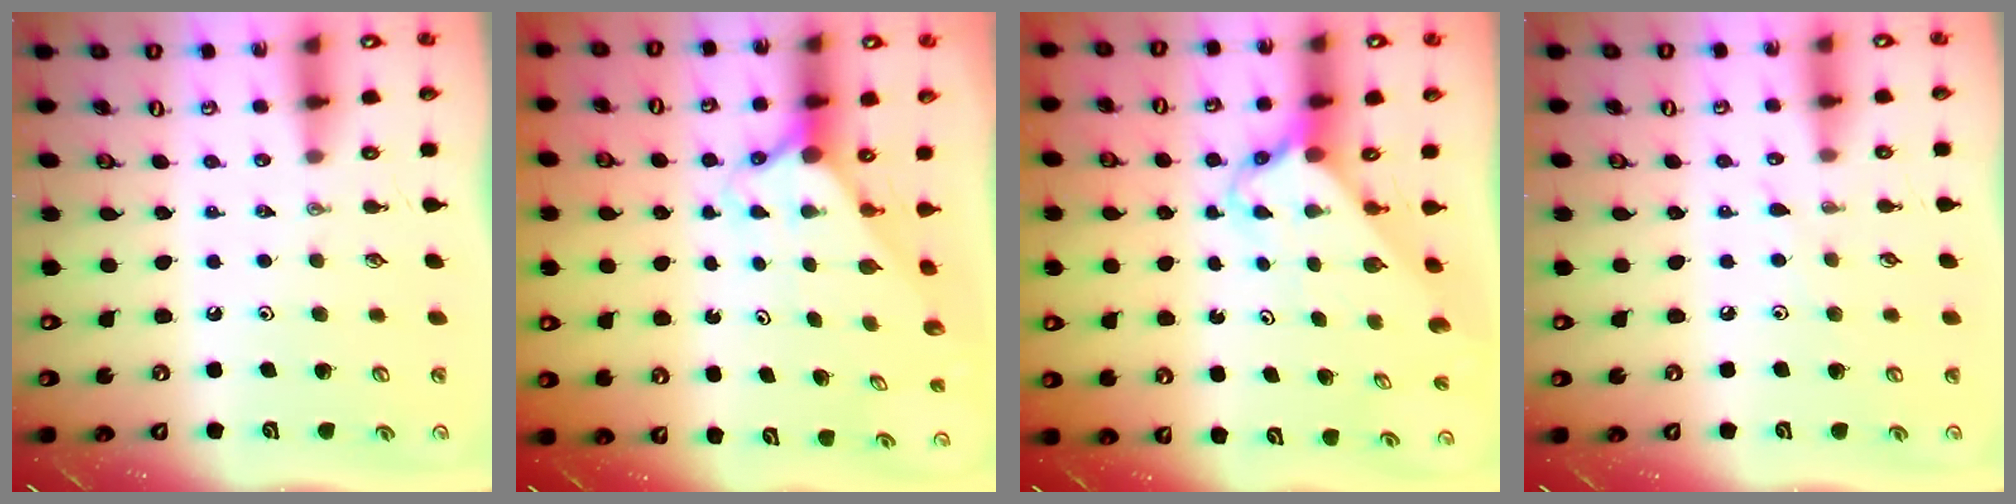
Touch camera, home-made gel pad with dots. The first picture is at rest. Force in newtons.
{"total": 2.3, "press": 2.3, "slide": 0.2}
{"total": 2.7, "press": 2.7, "slide": 0.2}
{"total": 2.5, "press": 2.5, "slide": 0.4}